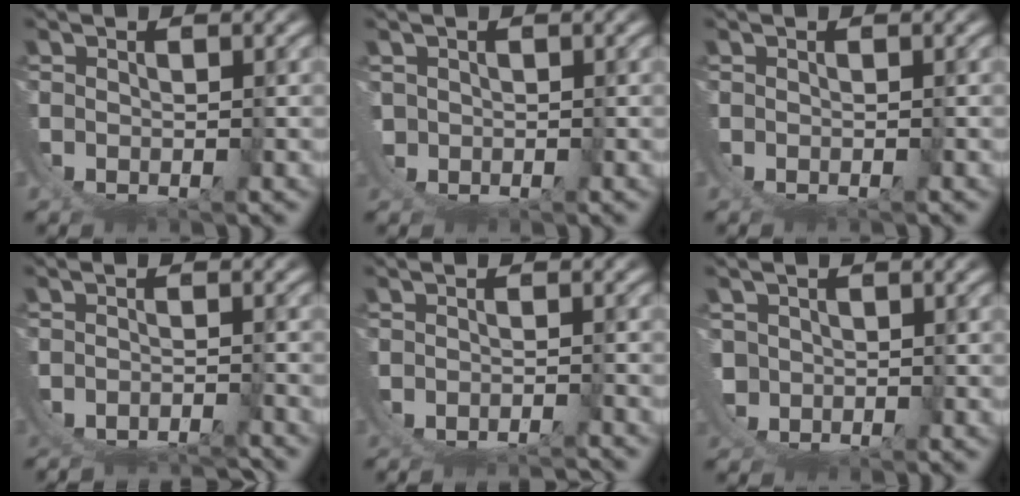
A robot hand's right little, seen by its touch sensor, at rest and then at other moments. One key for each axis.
{"total": 2.1, "fx": -0.6, "fy": 1.9, "fz": 0.8, "tx": -0.035, "ty": -0.025, "tz": 0.000}
{"total": 0.5, "fx": -0.5, "fy": -0.1, "fz": -0.1, "tx": 0.003, "ty": 0.000, "tz": -0.007}
{"total": 7.2, "fx": -6.3, "fy": 2.5, "fz": 2.4, "tx": -0.044, "ty": -0.030, "tz": -0.086}
{"total": 5.0, "fx": -4.6, "fy": 1.7, "fz": 1.3, "tx": -0.026, "ty": -0.014, "tz": -0.065}
{"total": 3.7, "fx": -0.8, "fy": 3.3, "fz": 1.3, "tx": -0.050, "ty": -0.031, "tz": -0.005}